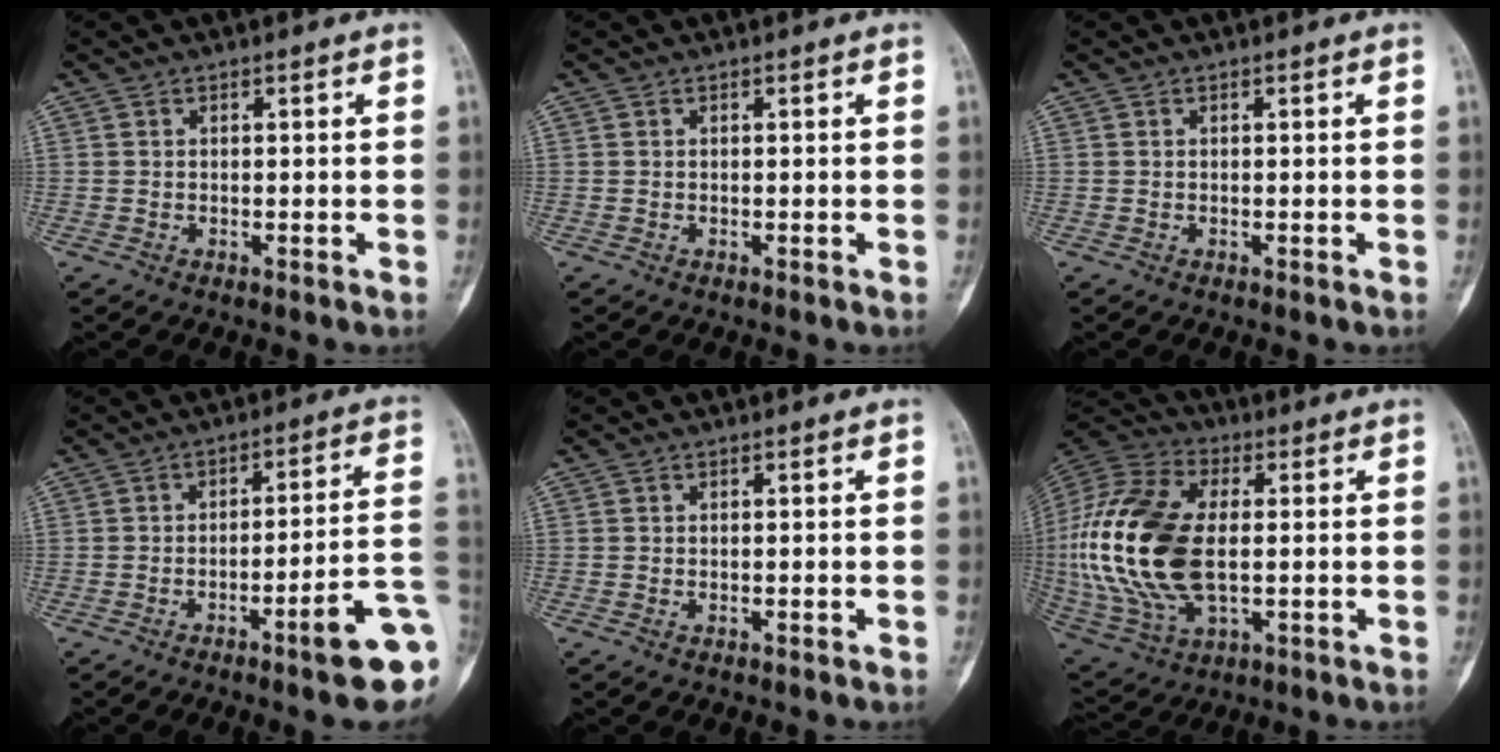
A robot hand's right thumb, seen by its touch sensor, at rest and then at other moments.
{"total": 0.0}
{"total": 0.0}
{"total": 12.5, "force": [-5.1, 1.6, 11.3], "torque": [-0.129, 0.030, -0.069]}
{"total": 0.0}
{"total": 25.1, "force": [-0.1, 13.9, 20.9], "torque": [-0.460, -0.009, 0.003]}